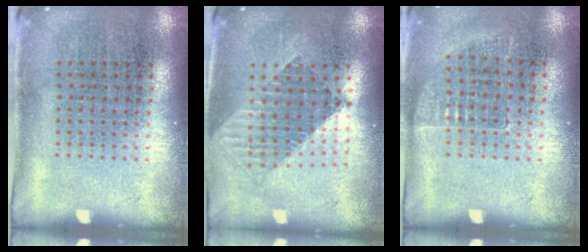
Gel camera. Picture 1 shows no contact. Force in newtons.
{"total": 1.6, "press": 1.3, "slide": 1.0}
{"total": 0.7, "press": 0.7, "slide": 0.1}